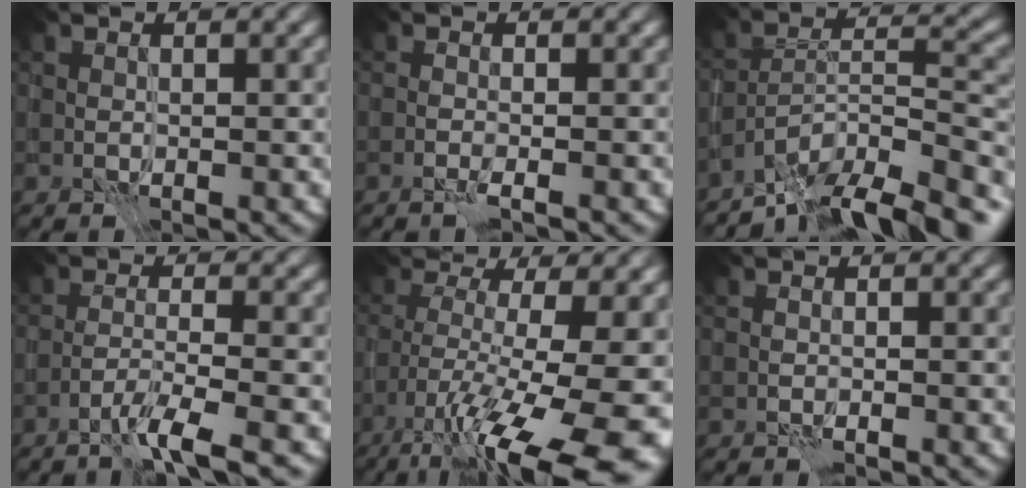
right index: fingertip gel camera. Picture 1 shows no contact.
{"total": 0.9, "force": [-0.9, -0.1, 0.3], "torque": [-0.004, 0.002, -0.019]}
{"total": 11.4, "force": [-9.7, 2.4, 5.4], "torque": [-0.079, 0.017, -0.164]}
{"total": 3.4, "force": [-2.8, -0.2, 2.0], "torque": [-0.033, 0.009, -0.066]}
{"total": 15.8, "force": [-6.3, 4.0, 14.0], "torque": [-0.206, 0.013, -0.094]}
{"total": 0.8, "force": [-0.7, -0.1, -0.2], "torque": [0.003, -0.001, -0.012]}